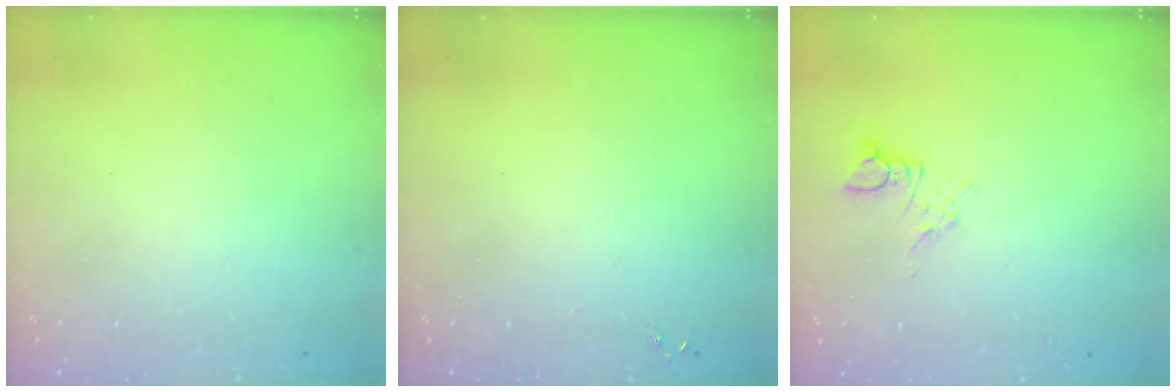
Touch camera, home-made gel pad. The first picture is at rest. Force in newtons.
{"total": 0.0}
{"total": 3.5, "press": 3.4, "slide": 0.5}